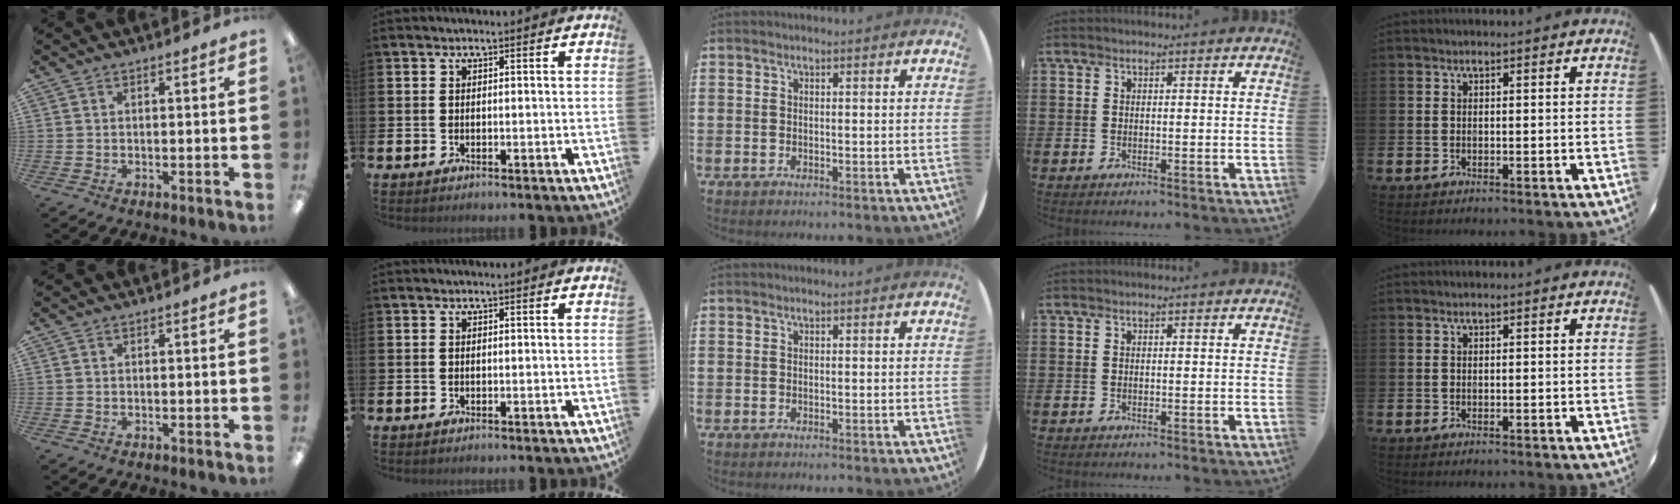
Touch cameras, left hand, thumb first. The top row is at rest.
{}